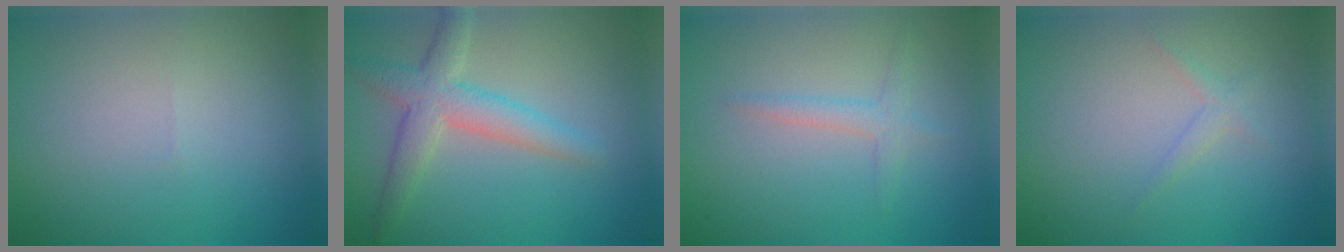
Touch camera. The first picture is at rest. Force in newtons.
{"total": 4.3, "press": 4.3, "slide": 0.2}
{"total": 1.7, "press": 1.7, "slide": 0.0}
{"total": 1.1, "press": 1.1, "slide": 0.1}